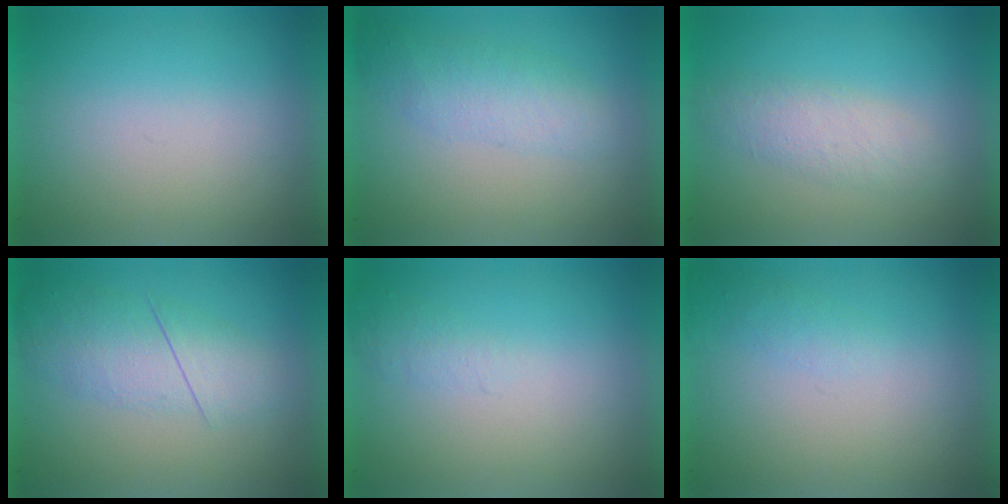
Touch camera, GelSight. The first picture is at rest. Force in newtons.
{"total": 2.3}
{"total": 1.8}
{"total": 2.8}
{"total": 1.1}
{"total": 1.2}